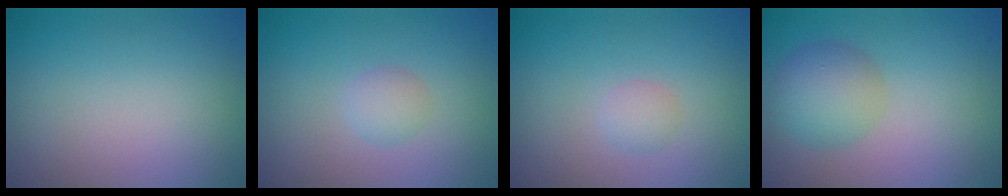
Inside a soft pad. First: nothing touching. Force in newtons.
{"total": 1.4, "press": 1.4, "slide": 0.1}
{"total": 1.1, "press": 1.1, "slide": 0.1}
{"total": 3.7, "press": 3.7, "slide": 0.1}